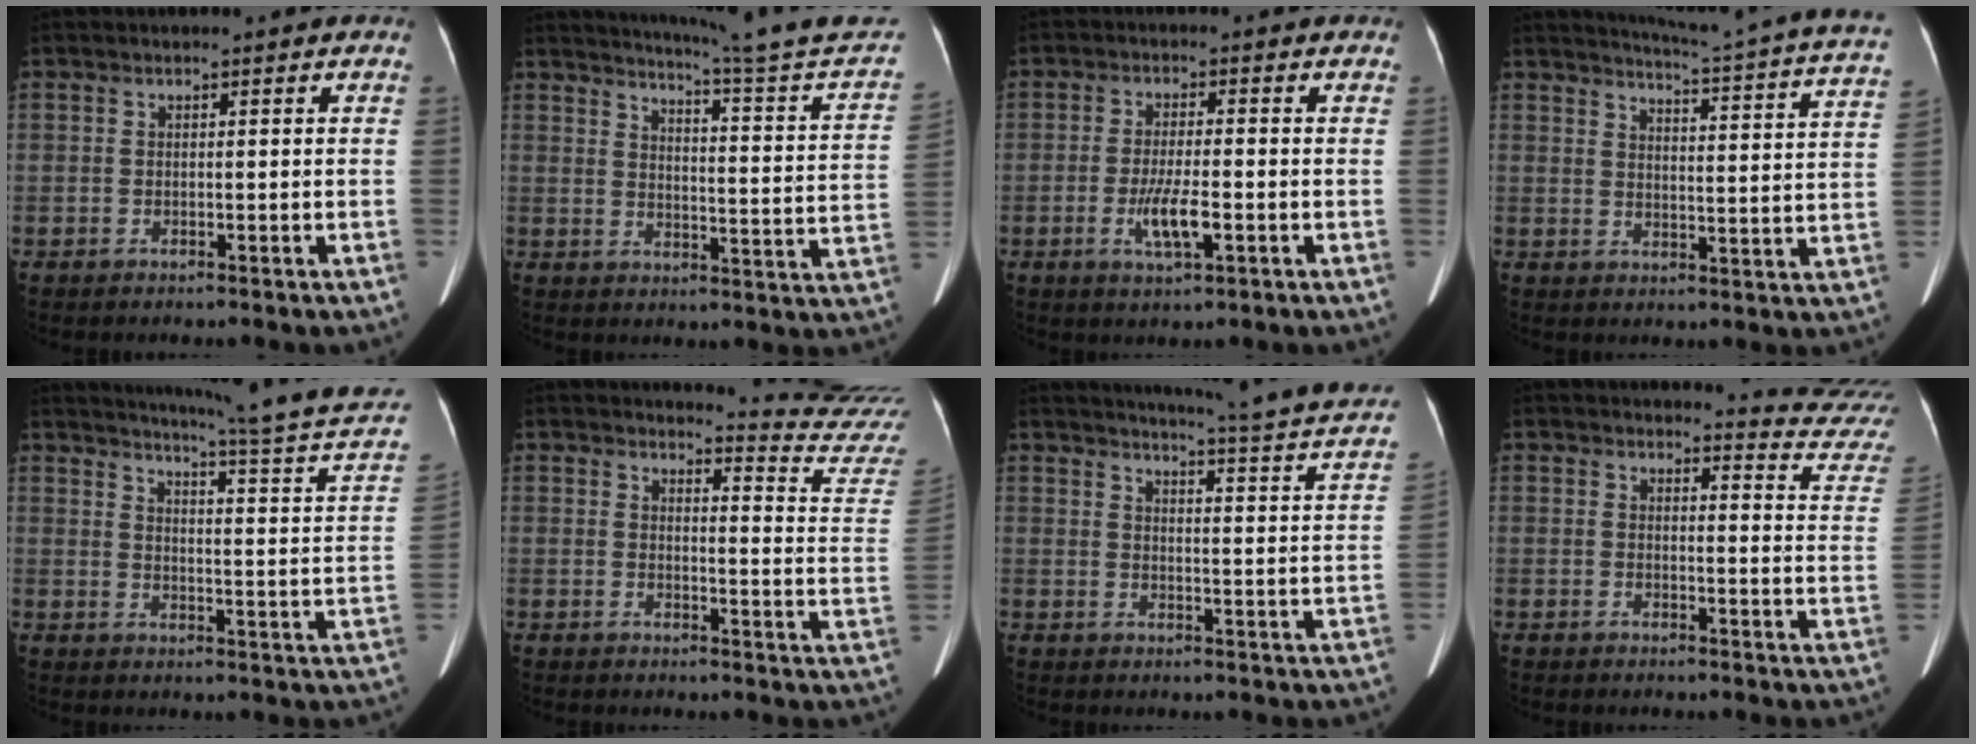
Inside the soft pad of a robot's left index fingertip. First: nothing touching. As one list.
[{"total": 19.4, "force": [17.9, -1.7, 7.3], "torque": [-0.112, -0.084, 0.213]}, {"total": 5.3, "force": [-1.6, 0.9, 4.9], "torque": [-0.100, -0.007, -0.027]}, {"total": 20.8, "force": [19.1, -0.8, 8.3], "torque": [-0.124, -0.081, 0.217]}, {"total": 20.0, "force": [17.6, -1.7, 9.3], "torque": [-0.141, -0.070, 0.208]}, {"total": 14.2, "force": [14.1, -1.6, -0.1], "torque": [0.007, -0.147, 0.133]}, {"total": 20.7, "force": [18.9, -0.1, 8.6], "torque": [-0.121, -0.069, 0.211]}, {"total": 12.1, "force": [12.1, -0.5, -0.1], "torque": [0.020, -0.118, 0.101]}]